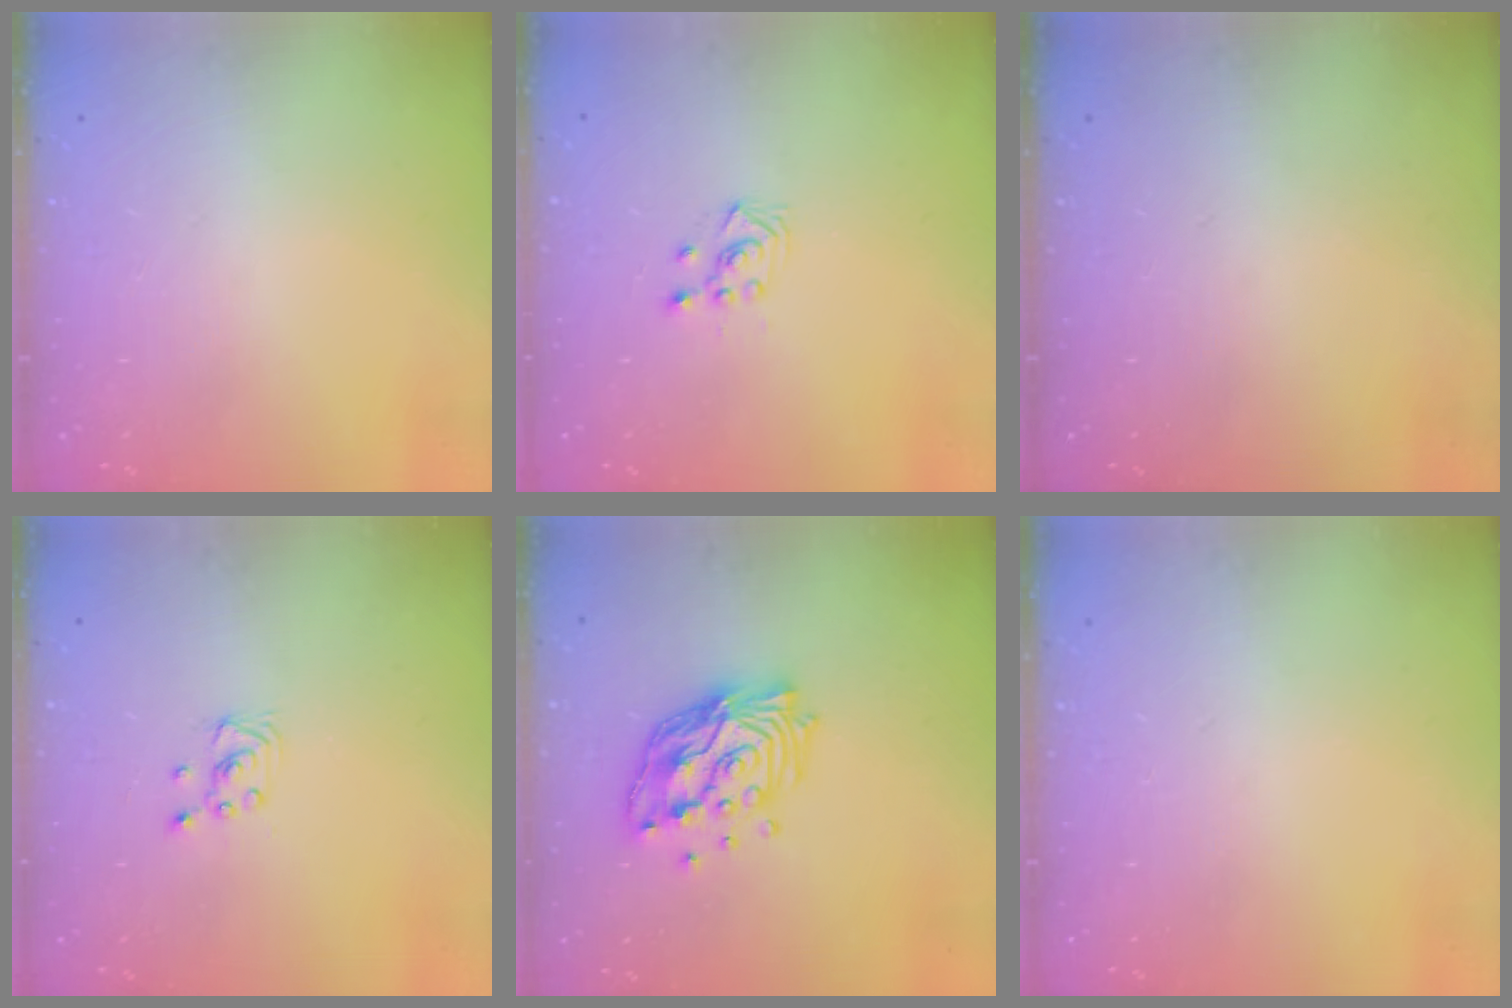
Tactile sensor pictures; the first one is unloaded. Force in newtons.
{"total": 3.3, "press": 3.2, "slide": 1.0}
{"total": 0.0}
{"total": 2.3, "press": 2.3, "slide": 0.2}
{"total": 14.8, "press": 14.8, "slide": 1.2}
{"total": 0.0}